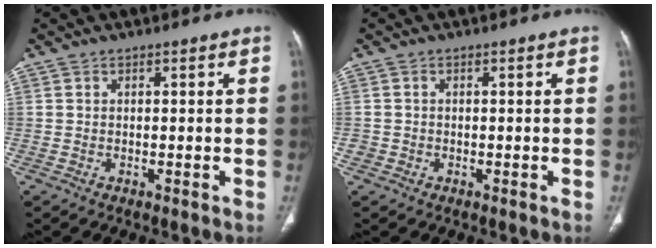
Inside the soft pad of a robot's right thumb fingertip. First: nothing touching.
{"total": 1.0, "force": [-0.3, 0.9, 0.1], "torque": [0.002, 0.005, -0.006]}